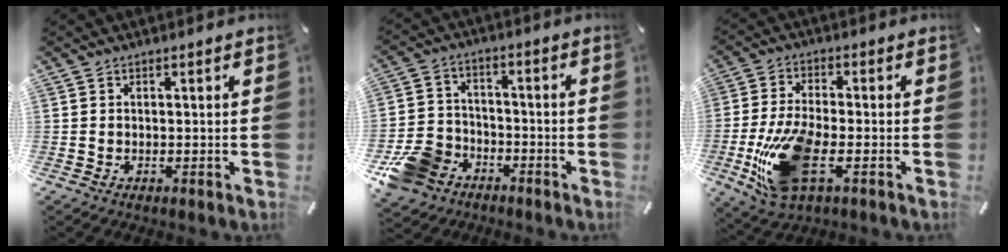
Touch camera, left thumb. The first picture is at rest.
{"total": 11.2, "force": [-6.4, 8.5, 3.3], "torque": [-0.059, 0.053, -0.113]}
{"total": 14.9, "force": [-4.4, 6.7, 12.5], "torque": [-0.260, -0.008, -0.067]}